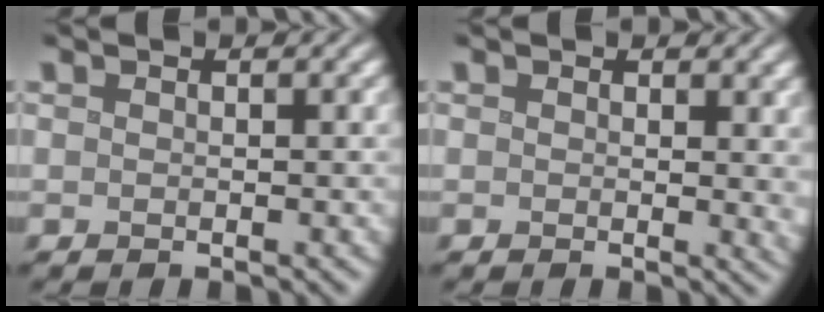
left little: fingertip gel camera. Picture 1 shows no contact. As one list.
[{"total": 1.8, "force": [0.5, 0.5, 1.7], "torque": [-0.012, -0.004, 0.007]}]